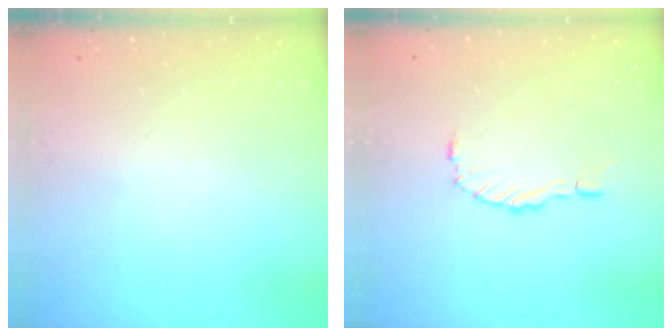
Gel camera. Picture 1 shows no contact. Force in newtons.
{"total": 0.6, "press": 0.6, "slide": 0.1}